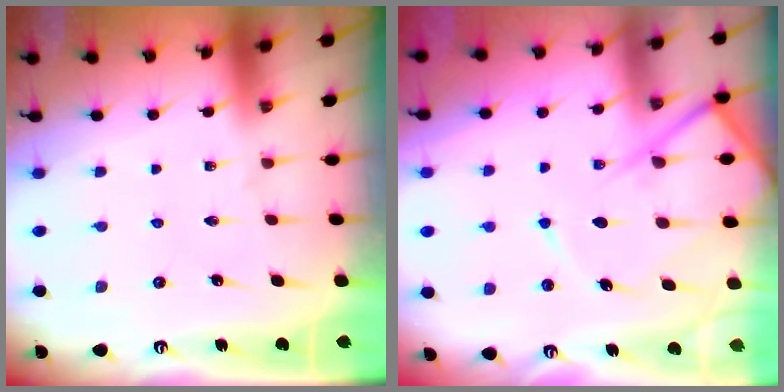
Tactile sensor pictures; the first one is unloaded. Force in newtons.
{"total": 12.8, "press": 12.7, "slide": 1.0}